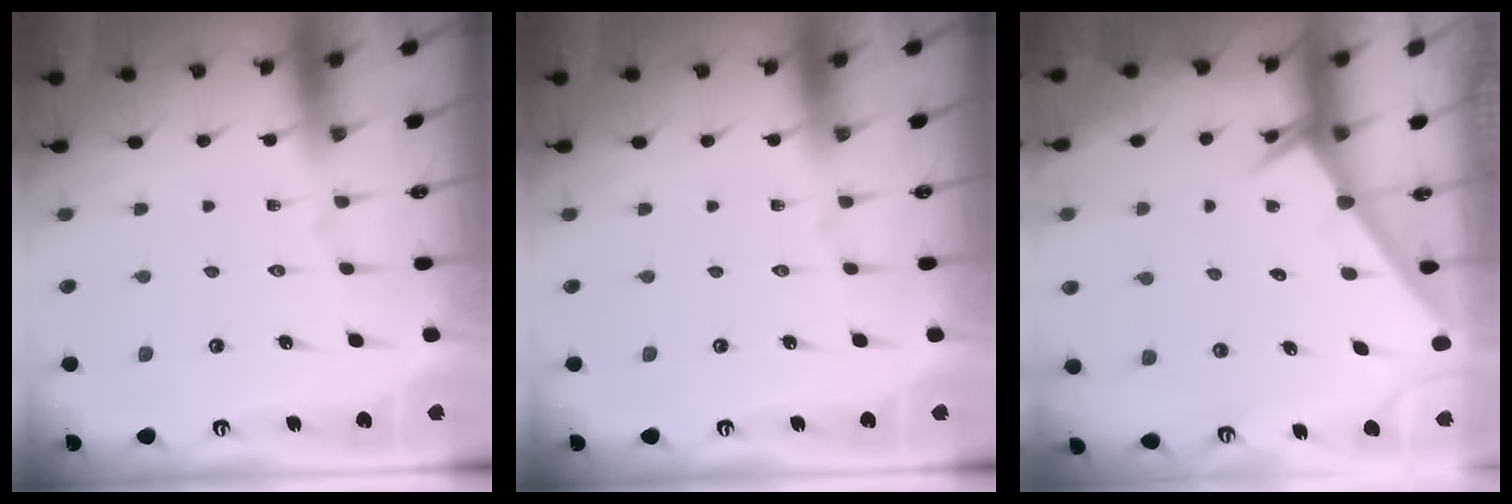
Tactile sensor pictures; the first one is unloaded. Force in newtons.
{"total": 0.0}
{"total": 2.6, "press": 2.6, "slide": 0.0}